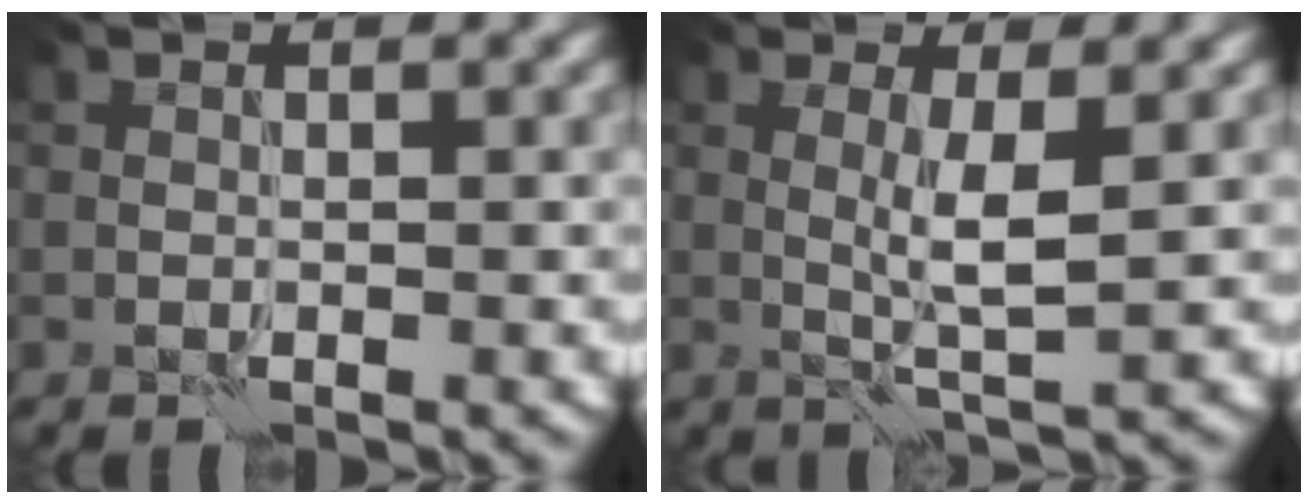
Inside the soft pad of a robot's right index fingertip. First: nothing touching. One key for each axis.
{"total": 3.1, "fx": 0.4, "fy": 0.4, "fz": 3.0, "tx": -0.060, "ty": 0.001, "tz": 0.008}